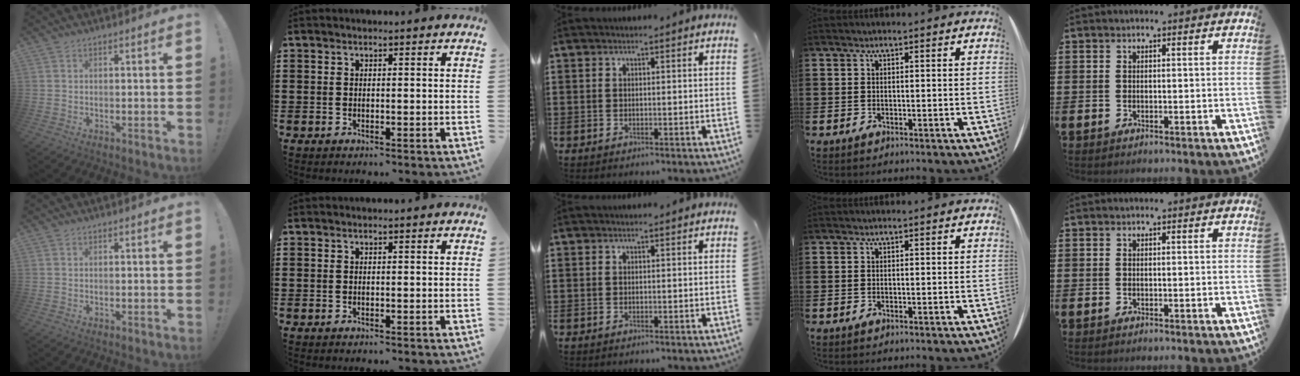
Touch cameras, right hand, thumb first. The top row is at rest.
{}